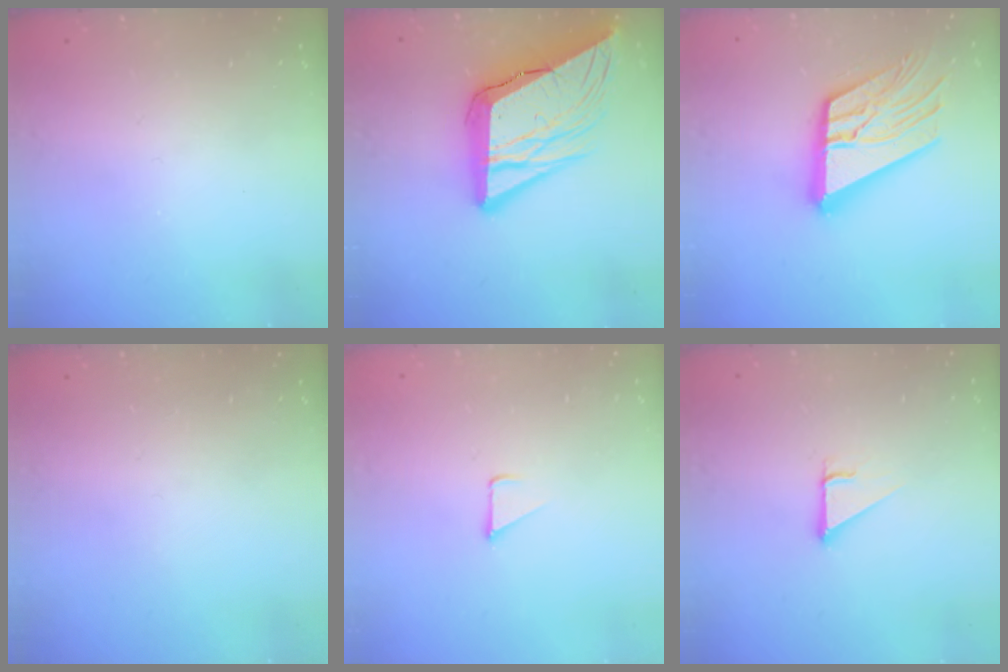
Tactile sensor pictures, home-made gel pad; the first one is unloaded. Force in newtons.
{"total": 18.2, "press": 18.0, "slide": 2.6}
{"total": 19.8, "press": 19.7, "slide": 2.3}
{"total": 0.0}
{"total": 1.7, "press": 1.7, "slide": 0.1}
{"total": 2.9, "press": 2.8, "slide": 0.2}